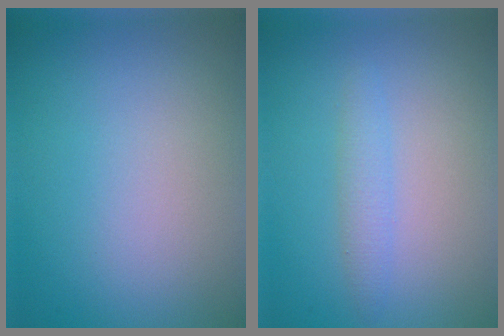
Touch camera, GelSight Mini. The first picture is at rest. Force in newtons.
{"total": 1.6, "press": 1.6, "slide": 0.1}